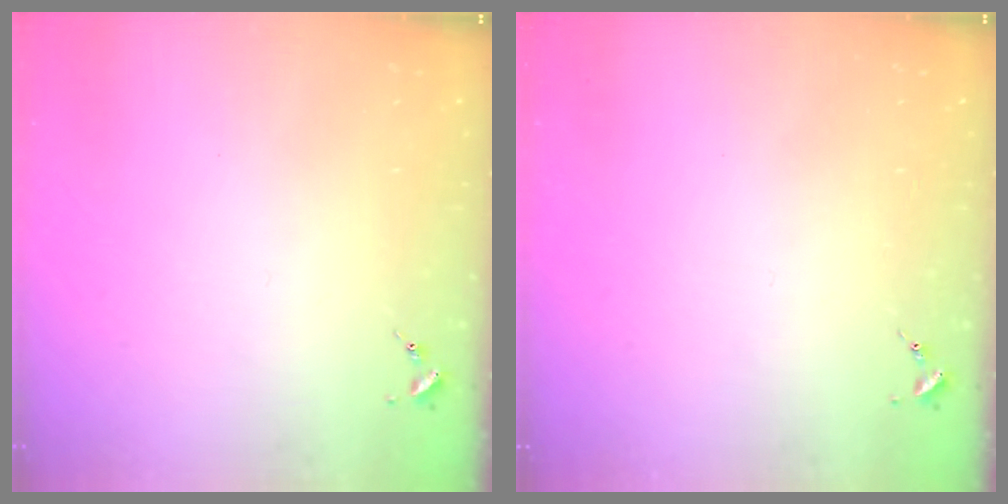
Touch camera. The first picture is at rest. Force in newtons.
{"total": 0.0}